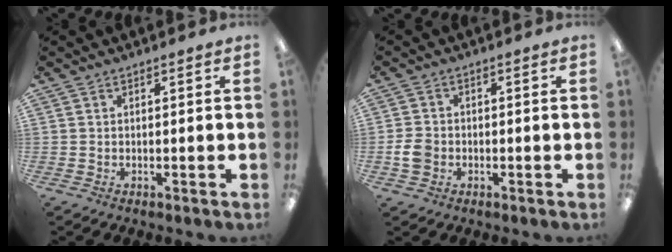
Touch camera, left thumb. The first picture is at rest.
{"total": 4.4, "force": [-0.9, 3.5, 2.4], "torque": [-0.053, 0.003, -0.019]}